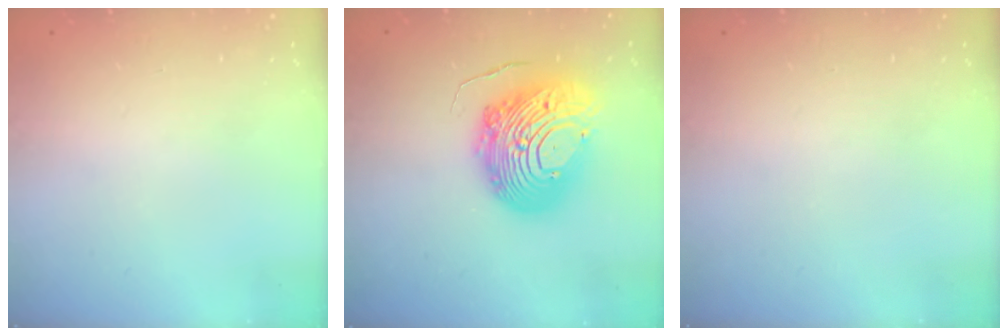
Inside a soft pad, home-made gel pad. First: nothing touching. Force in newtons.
{"total": 16.1, "press": 16.0, "slide": 1.8}
{"total": 0.0}